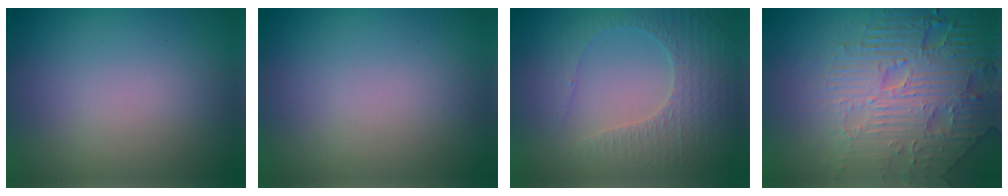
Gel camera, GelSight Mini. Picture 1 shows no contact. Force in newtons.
{"total": 0.0}
{"total": 3.8, "press": 3.2, "slide": 2.0}
{"total": 8.7, "press": 6.2, "slide": 6.1}